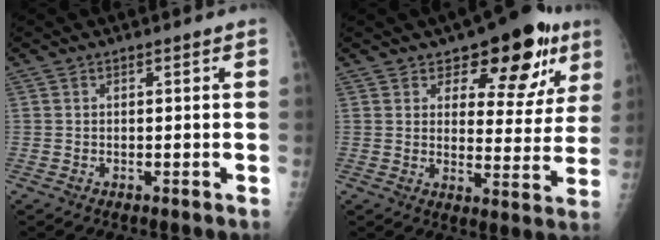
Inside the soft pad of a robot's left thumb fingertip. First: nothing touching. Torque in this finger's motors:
{"motor_torque": [0.36, 0.28, -0.11, -0.33, 0.08]}